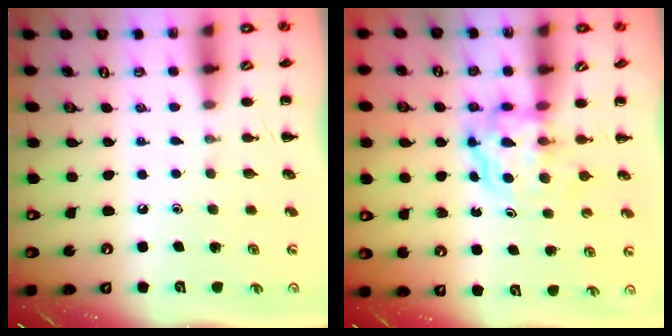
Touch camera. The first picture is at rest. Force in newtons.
{"total": 3.9, "press": 3.9, "slide": 0.4}